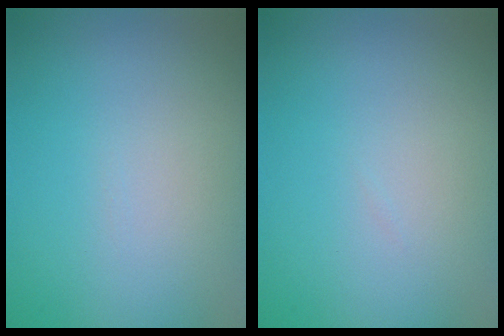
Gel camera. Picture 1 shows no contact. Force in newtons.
{"total": 0.0}